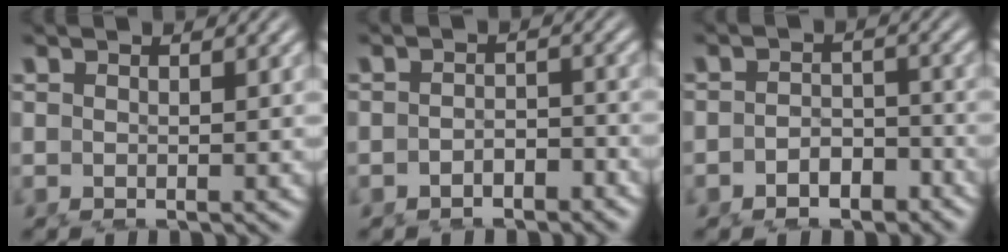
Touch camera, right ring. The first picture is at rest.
{"total": 1.8, "force": [-1.7, 0.5, 0.0], "torque": [0.013, 0.004, -0.036]}
{"total": 3.1, "force": [-2.6, 1.6, 0.6], "torque": [0.008, 0.005, -0.050]}